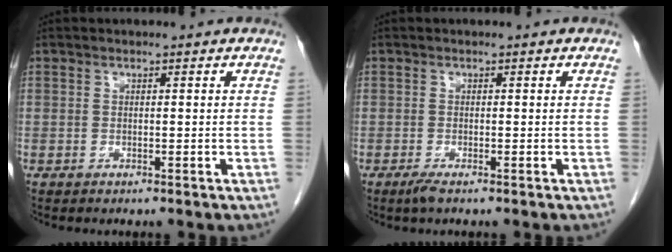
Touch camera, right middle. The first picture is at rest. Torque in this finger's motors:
{"motor_torque": [0.35, -0.14, 0.00, 0.01]}